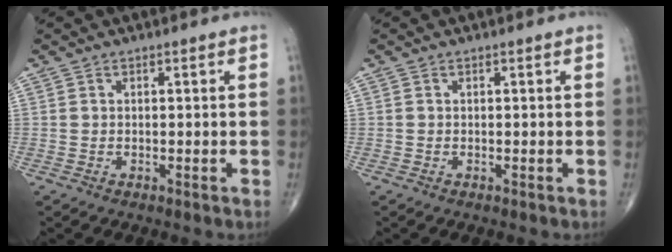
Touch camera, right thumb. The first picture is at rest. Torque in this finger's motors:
{"motor_torque": [0.08, 0.13, 0.09, -0.21, -0.03]}